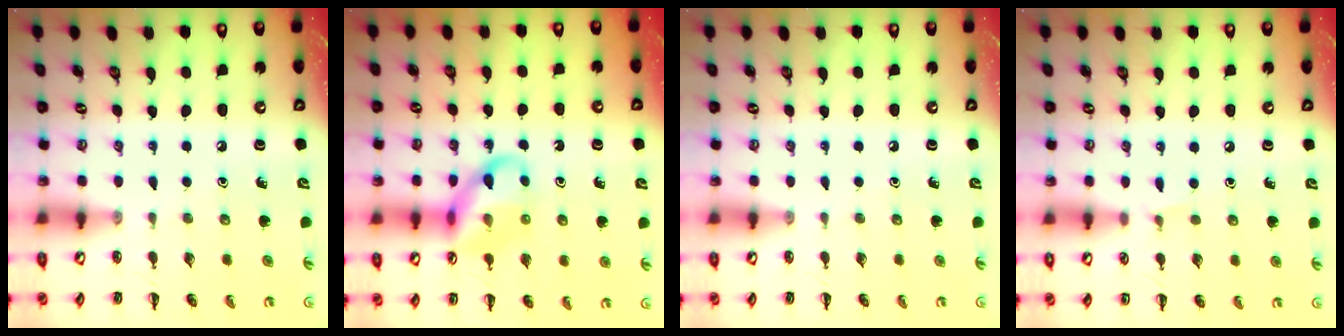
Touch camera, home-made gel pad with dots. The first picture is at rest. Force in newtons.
{"total": 11.9, "press": 11.7, "slide": 1.9}
{"total": 0.0}
{"total": 3.7, "press": 3.6, "slide": 1.1}